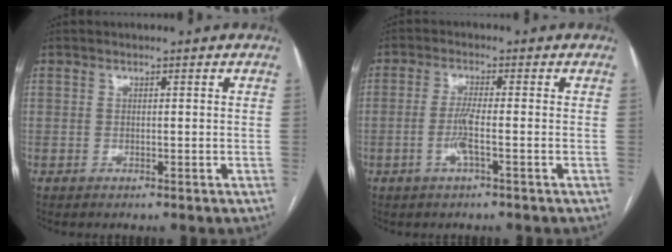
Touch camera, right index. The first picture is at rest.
{"total": 3.6, "force": [-1.1, -0.1, 3.4], "torque": [-0.071, -0.004, -0.024]}